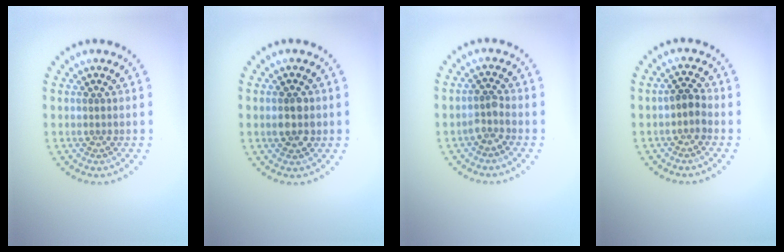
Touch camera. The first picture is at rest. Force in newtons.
{"total": 2.8, "press": 2.8, "slide": 0.1}
{"total": 1.4, "press": 1.2, "slide": 0.8}
{"total": 1.5, "press": 1.4, "slide": 0.6}